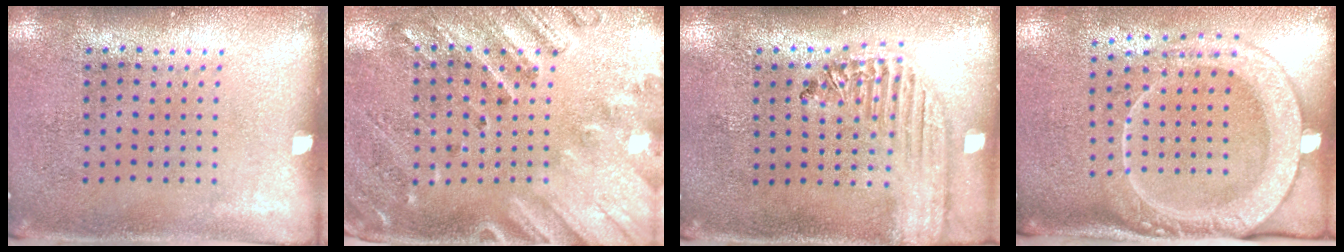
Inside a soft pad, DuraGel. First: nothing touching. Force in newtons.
{"total": 2.4, "press": 2.0, "slide": 1.4}
{"total": 1.9, "press": 1.7, "slide": 0.7}
{"total": 2.5, "press": 2.0, "slide": 1.5}